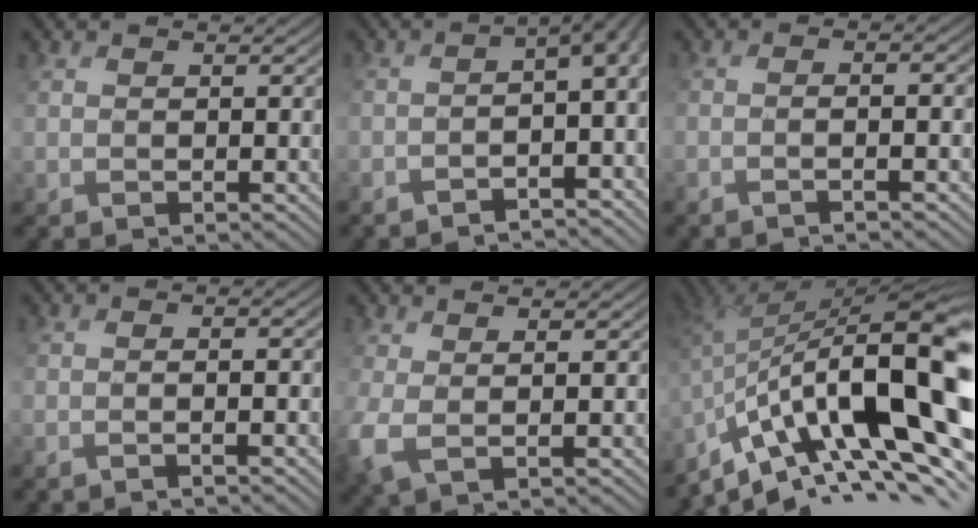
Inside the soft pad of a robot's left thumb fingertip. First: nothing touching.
{"total": 7.5, "force": [-2.7, 2.3, 6.6], "torque": [-0.061, -0.006, -0.041]}
{"total": 4.2, "force": [-1.4, 1.3, 3.7], "torque": [-0.044, -0.006, -0.027]}
{"total": 3.3, "force": [-1.1, 1.0, 2.9], "torque": [-0.035, -0.005, -0.023]}
{"total": 3.3, "force": [0.4, 1.4, 2.9], "torque": [-0.068, -0.006, 0.006]}
{"total": 18.4, "force": [-6.0, 7.6, 15.6], "torque": [-0.256, -0.018, -0.103]}